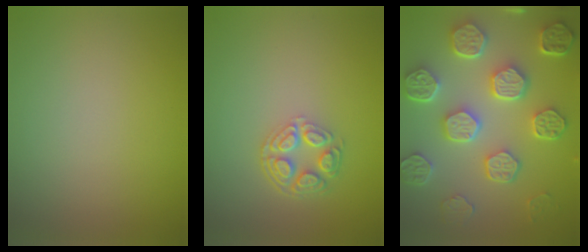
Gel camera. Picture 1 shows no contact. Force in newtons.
{"total": 3.9, "press": 2.9, "slide": 2.5}
{"total": 8.6, "press": 6.5, "slide": 5.7}